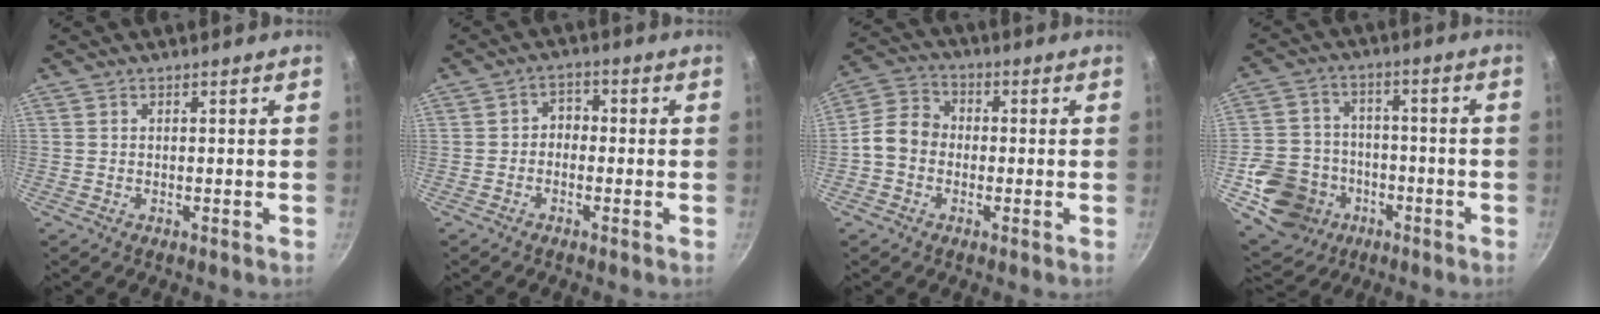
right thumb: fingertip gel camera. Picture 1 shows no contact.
{"total": 2.9, "force": [-0.9, 2.3, 1.5], "torque": [-0.010, 0.016, -0.024]}
{"total": 7.5, "force": [-1.2, 6.2, 4.1], "torque": [-0.051, 0.023, -0.044]}
{"total": 14.5, "force": [-5.8, 12.1, 5.7], "torque": [-0.081, 0.042, -0.087]}